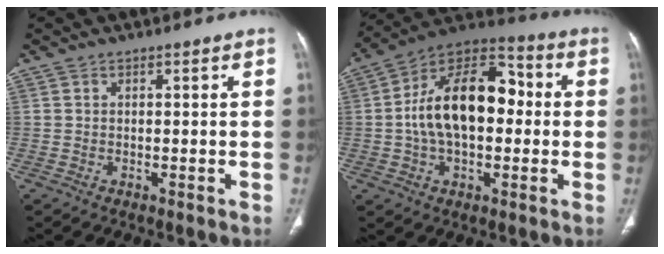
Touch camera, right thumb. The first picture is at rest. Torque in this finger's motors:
{"motor_torque": [-0.15, 2.47, 1.70, -0.46, 0.18]}